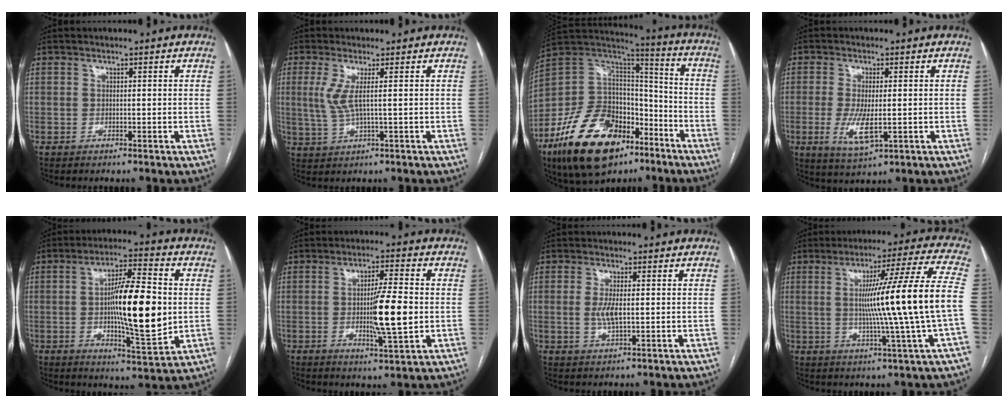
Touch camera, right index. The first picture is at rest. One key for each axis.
{"total": 4.2, "fx": 0.9, "fy": 0.0, "fz": 4.2, "tx": -0.104, "ty": 0.001, "tz": 0.022}
{"total": 24.3, "fx": -14.1, "fy": 12.9, "fz": 15.0, "tx": -0.306, "ty": 0.023, "tz": -0.242}
{"total": 6.2, "fx": -1.2, "fy": 1.7, "fz": 5.8, "tx": -0.122, "ty": -0.015, "tz": -0.017}
{"total": 15.2, "fx": -0.2, "fy": 2.8, "fz": 15.0, "tx": -0.249, "ty": 0.000, "tz": -0.004}
{"total": 9.4, "fx": -1.0, "fy": 0.6, "fz": 9.4, "tx": -0.156, "ty": -0.008, "tz": -0.020}
{"total": 3.5, "fx": 0.0, "fy": 0.9, "fz": 3.4, "tx": -0.074, "ty": -0.005, "tz": 0.000}
{"total": 17.4, "fx": -0.5, "fy": -2.5, "fz": 17.2, "tx": -0.260, "ty": 0.001, "tz": -0.017}